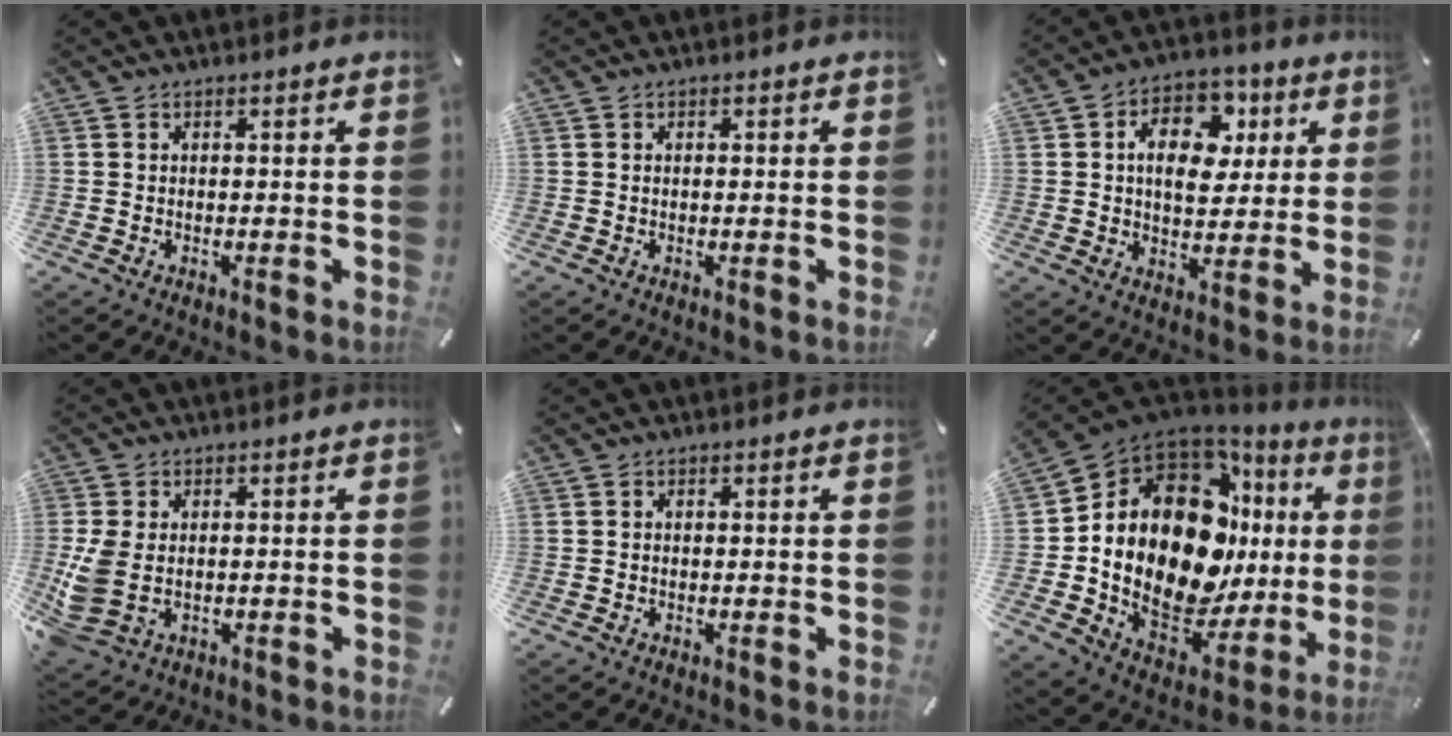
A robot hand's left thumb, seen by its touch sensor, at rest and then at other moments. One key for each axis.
{"total": 0.0}
{"total": 12.4, "fx": 3.2, "fy": 9.1, "fz": 7.8, "tx": -0.112, "ty": -0.004, "tz": 0.058}
{"total": 7.3, "fx": -0.4, "fy": 5.1, "fz": 5.2, "tx": -0.116, "ty": -0.002, "tz": -0.006}
{"total": 0.0}
{"total": 24.9, "fx": 4.1, "fy": 14.6, "fz": 19.7, "tx": -0.381, "ty": -0.073, "tz": 0.082}